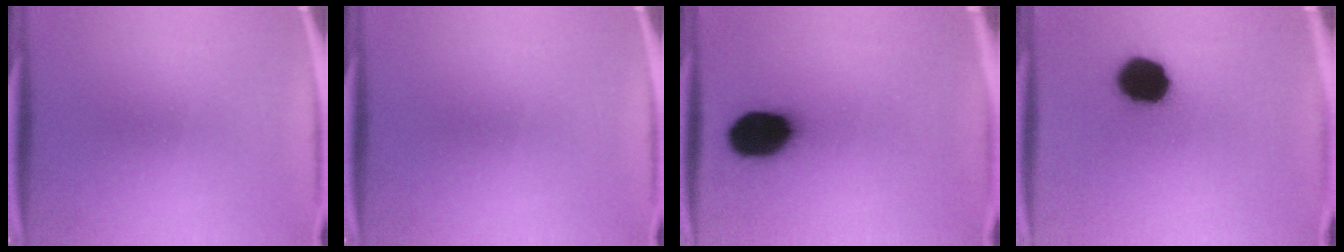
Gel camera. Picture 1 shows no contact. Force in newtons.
{"total": 0.0}
{"total": 15.1}
{"total": 14.1}